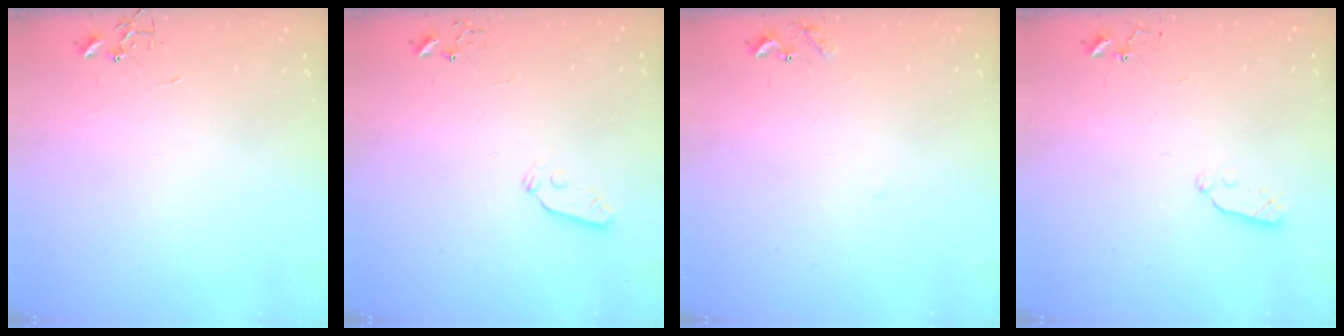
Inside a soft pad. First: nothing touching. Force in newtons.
{"total": 4.6, "press": 4.6, "slide": 0.3}
{"total": 7.8, "press": 7.8, "slide": 0.5}
{"total": 3.8, "press": 3.8, "slide": 0.6}